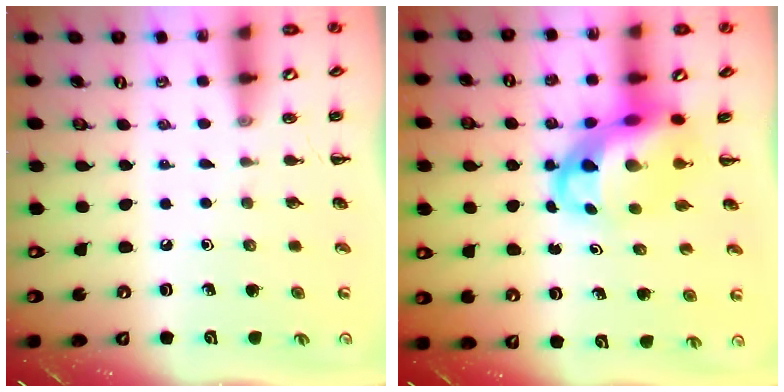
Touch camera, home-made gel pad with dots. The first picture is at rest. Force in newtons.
{"total": 7.5, "press": 7.2, "slide": 2.0}